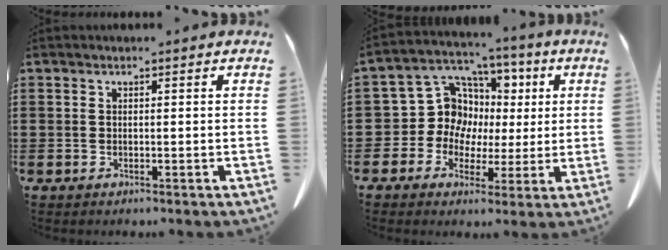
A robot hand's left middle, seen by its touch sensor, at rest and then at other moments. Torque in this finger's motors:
{"motor_torque": [-0.08, 0.28, 0.34, 0.03]}